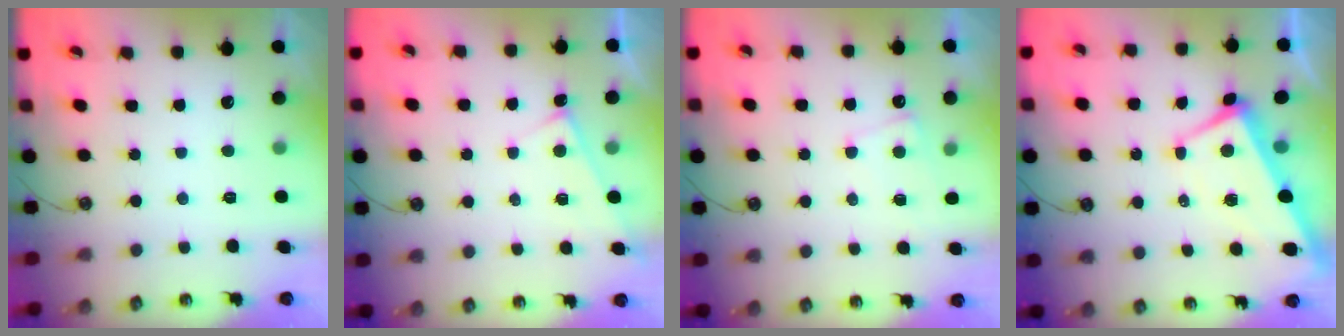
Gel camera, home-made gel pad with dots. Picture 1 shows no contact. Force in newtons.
{"total": 5.1, "press": 5.1, "slide": 0.3}
{"total": 1.0, "press": 0.7, "slide": 0.7}
{"total": 1.9, "press": 1.7, "slide": 0.8}